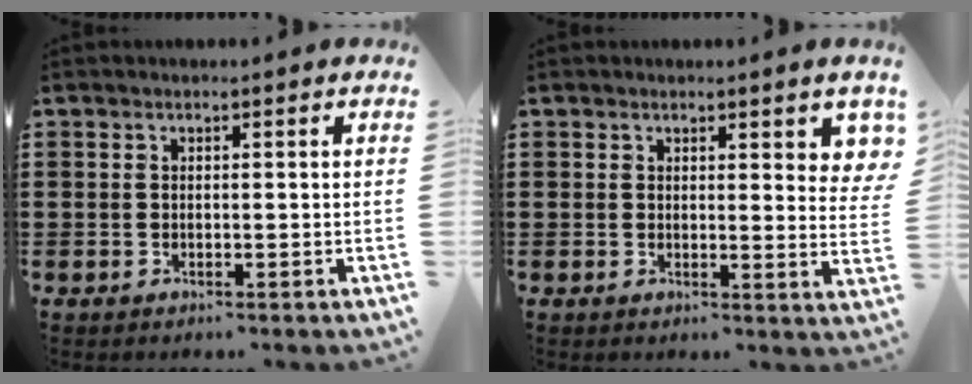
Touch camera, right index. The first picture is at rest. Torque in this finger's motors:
{"motor_torque": [0.16, 0.28, 0.16, 0.01]}